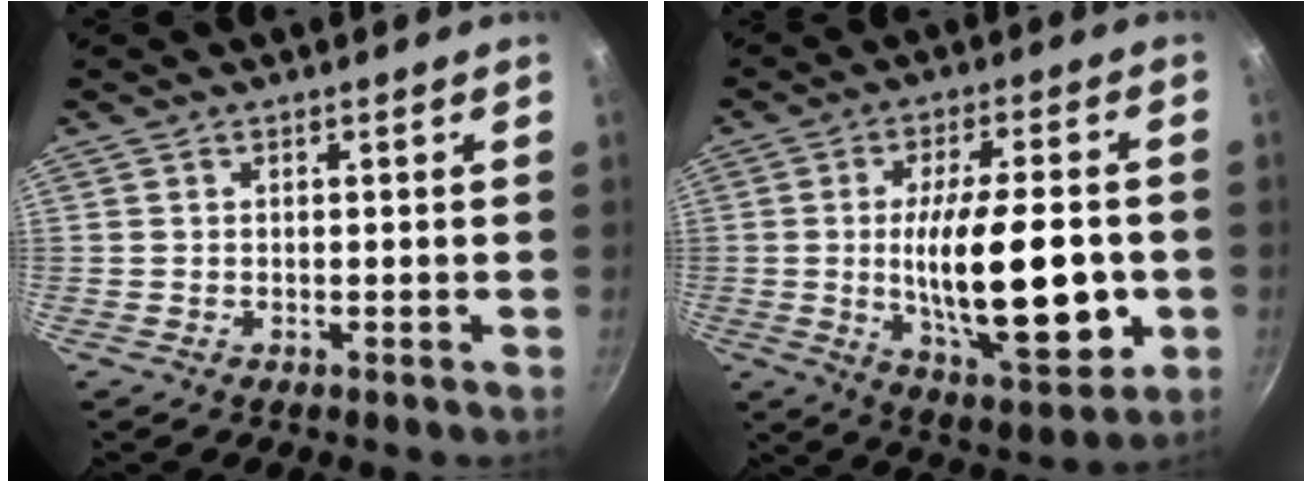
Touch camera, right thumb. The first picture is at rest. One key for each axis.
{"total": 20.9, "fx": -2.5, "fy": 7.8, "fz": 19.2, "tx": -0.292, "ty": -0.007, "tz": -0.032}